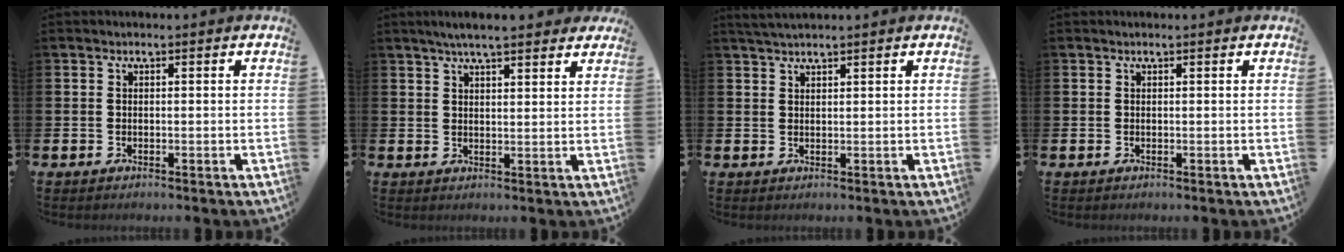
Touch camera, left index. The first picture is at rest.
{"total": 4.7, "force": [4.2, 0.7, 2.1], "torque": [-0.040, -0.012, 0.073]}
{"total": 2.1, "force": [2.0, 0.2, 0.7], "torque": [-0.016, -0.001, 0.036]}
{"total": 0.0}